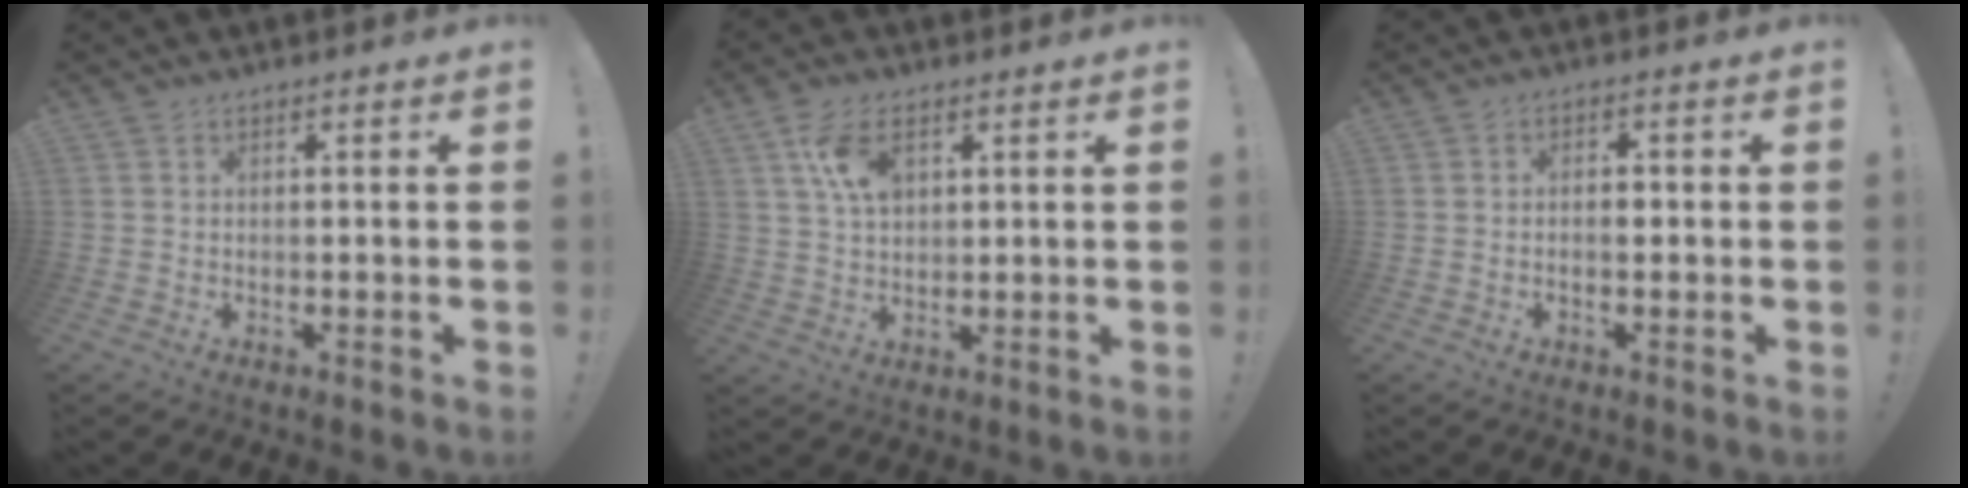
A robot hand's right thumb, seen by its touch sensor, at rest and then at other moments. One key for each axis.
{"total": 8.5, "fx": 3.5, "fy": 5.0, "fz": 5.9, "tx": -0.111, "ty": -0.006, "tz": 0.067}
{"total": 2.2, "fx": -0.5, "fy": 1.3, "fz": 1.7, "tx": -0.016, "ty": 0.004, "tz": -0.013}